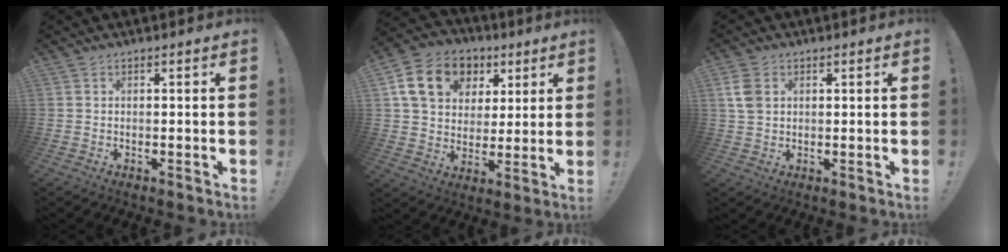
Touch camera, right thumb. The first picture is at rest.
{"total": 16.7, "force": [6.9, 12.6, 8.4], "torque": [-0.124, -0.019, 0.139]}
{"total": 6.0, "force": [1.9, 4.1, 3.9], "torque": [-0.083, 0.001, 0.038]}